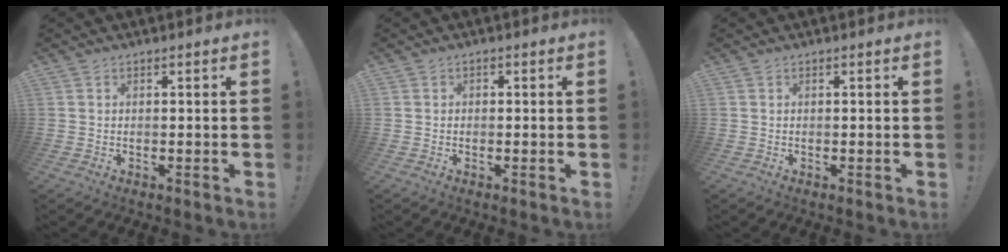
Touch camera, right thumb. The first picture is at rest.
{"total": 0.9, "force": [-0.4, 0.8, 0.2], "torque": [-0.004, 0.004, -0.008]}
{"total": 0.0}